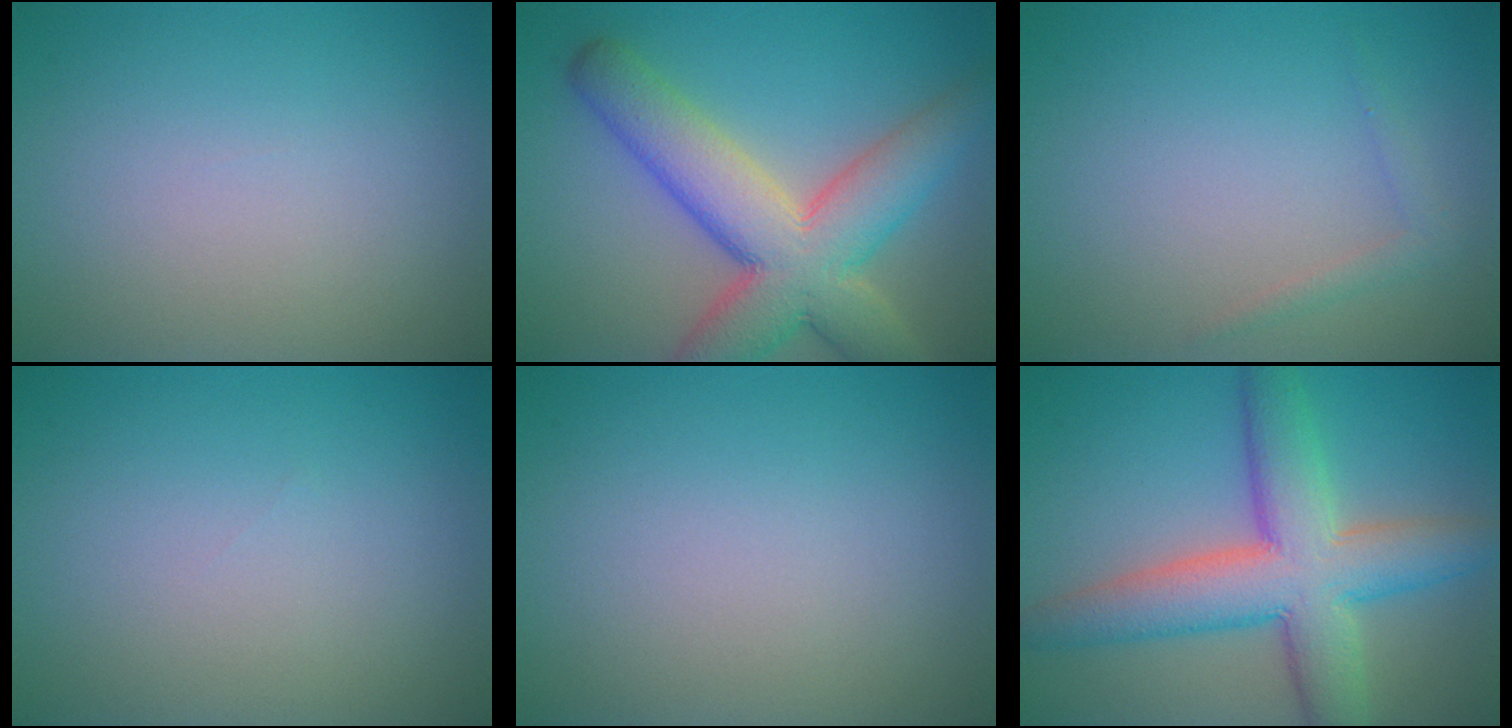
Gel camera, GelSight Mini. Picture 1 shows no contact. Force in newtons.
{"total": 10.1, "press": 10.1, "slide": 0.3}
{"total": 1.1, "press": 1.1, "slide": 0.1}
{"total": 0.0}
{"total": 0.0}
{"total": 8.9, "press": 8.9, "slide": 0.5}